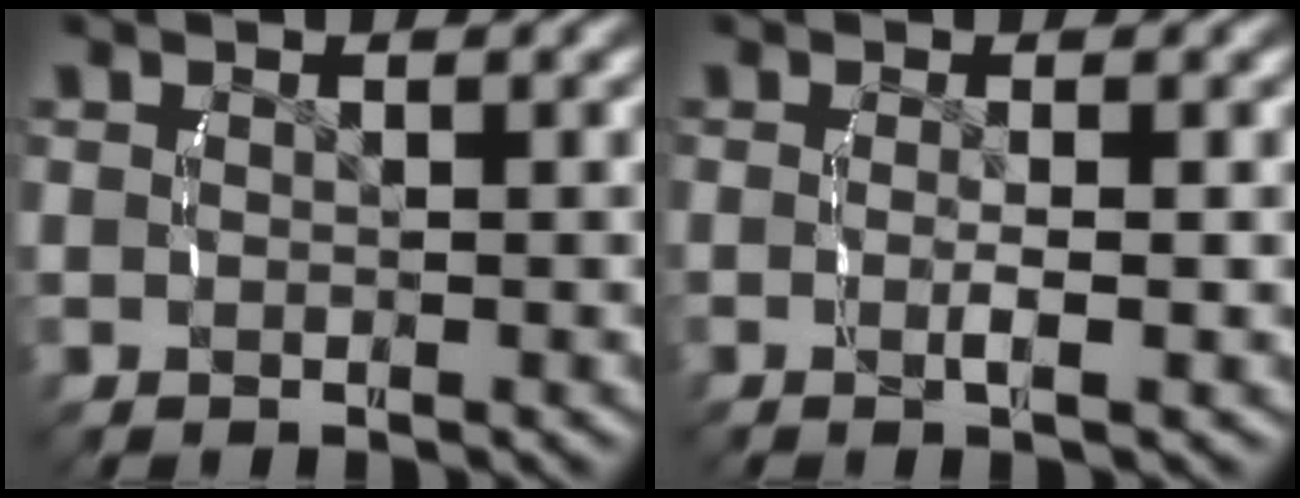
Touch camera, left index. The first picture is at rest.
{"total": 1.7, "force": [-0.5, -0.1, 1.7], "torque": [-0.039, -0.008, -0.007]}